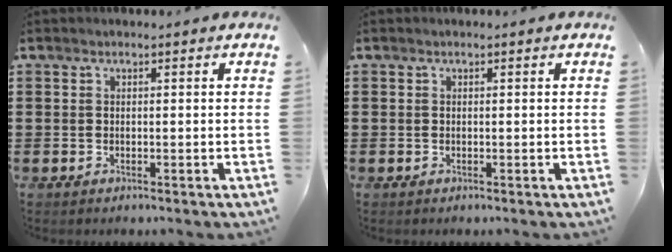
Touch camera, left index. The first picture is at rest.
{"total": 0.0}